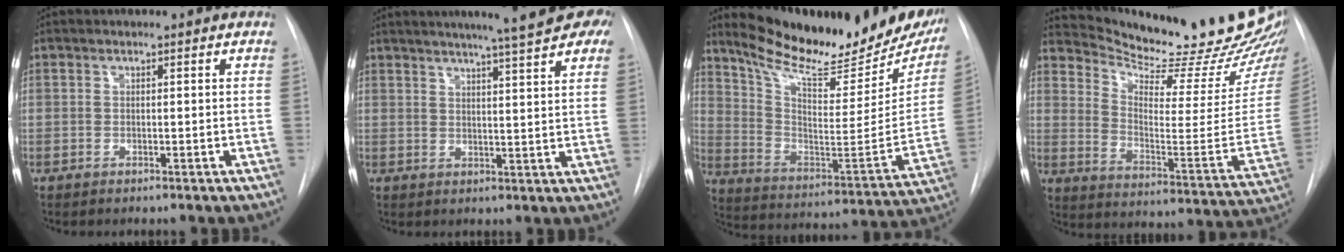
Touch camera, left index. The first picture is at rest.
{"total": 18.3, "force": [14.2, 1.7, 11.3], "torque": [-0.164, 0.013, 0.167]}
{"total": 27.6, "force": [23.2, 5.5, 13.9], "torque": [-0.219, -0.063, 0.326]}
{"total": 28.1, "force": [25.5, 3.6, 11.3], "torque": [-0.172, -0.121, 0.330]}